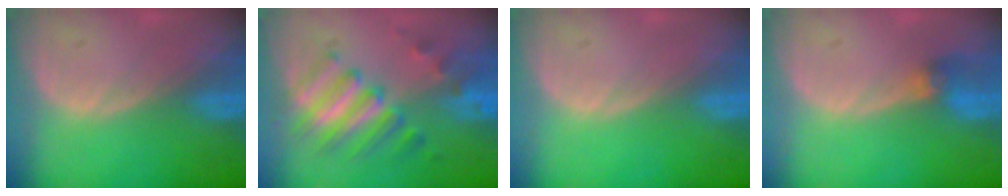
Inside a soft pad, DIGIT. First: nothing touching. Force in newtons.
{"total": 7.6, "press": 7.5, "slide": 1.1}
{"total": 0.0}
{"total": 2.8, "press": 2.6, "slide": 1.1}